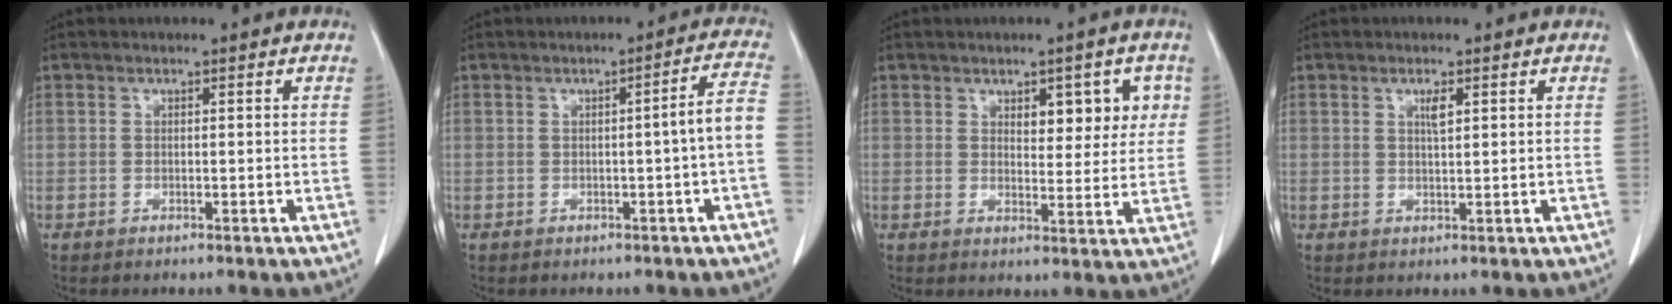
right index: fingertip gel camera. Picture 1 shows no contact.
{"total": 4.5, "force": [-1.0, -0.6, 4.3], "torque": [-0.053, 0.010, -0.015]}
{"total": 6.5, "force": [2.5, 3.0, 5.2], "torque": [-0.055, 0.010, 0.036]}
{"total": 1.8, "force": [0.8, 0.2, 1.6], "torque": [-0.030, -0.002, 0.014]}